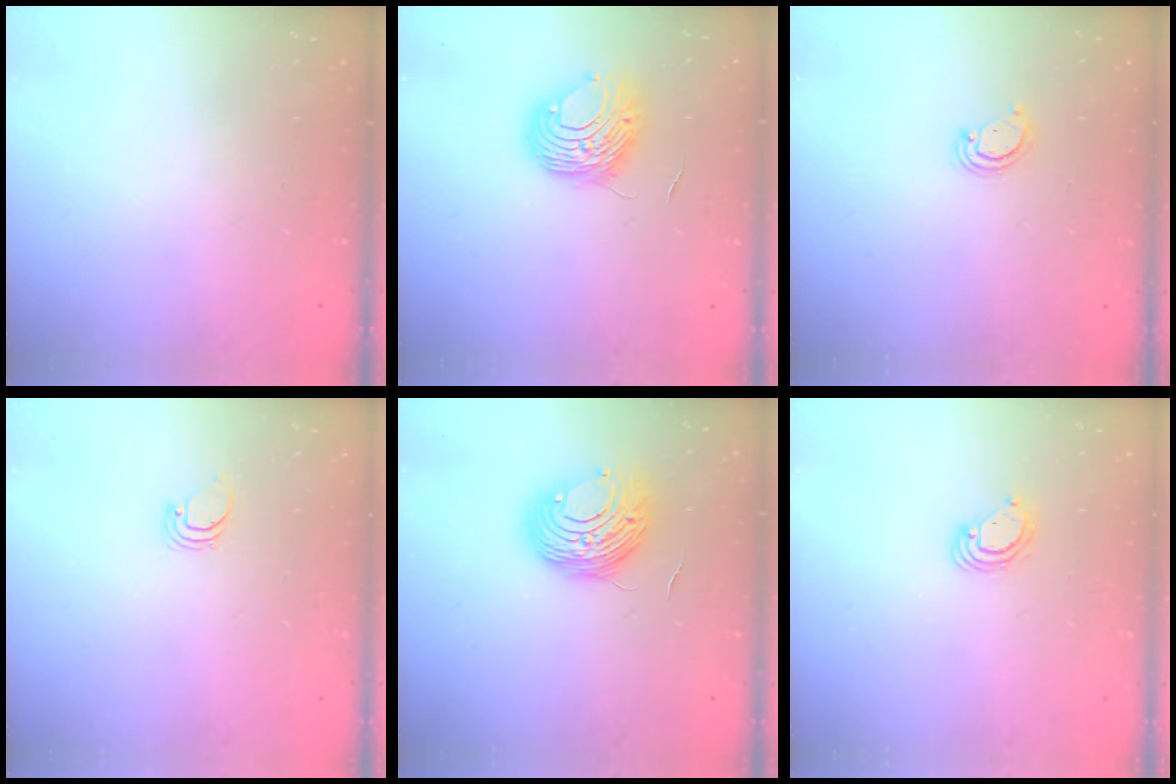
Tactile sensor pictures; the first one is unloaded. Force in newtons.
{"total": 8.5, "press": 8.5, "slide": 0.2}
{"total": 2.3, "press": 2.3, "slide": 0.3}
{"total": 0.9, "press": 0.9, "slide": 0.0}
{"total": 11.4, "press": 11.3, "slide": 0.5}
{"total": 3.9, "press": 3.9, "slide": 0.1}